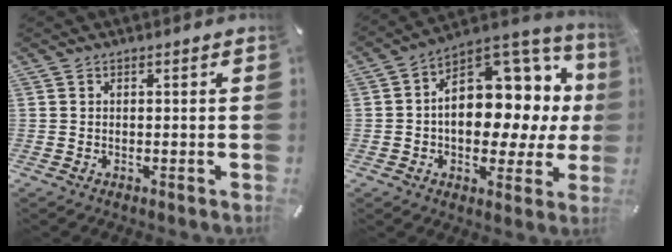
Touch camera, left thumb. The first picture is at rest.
{"total": 15.8, "force": [2.2, 11.0, 11.1], "torque": [-0.134, -0.037, 0.041]}